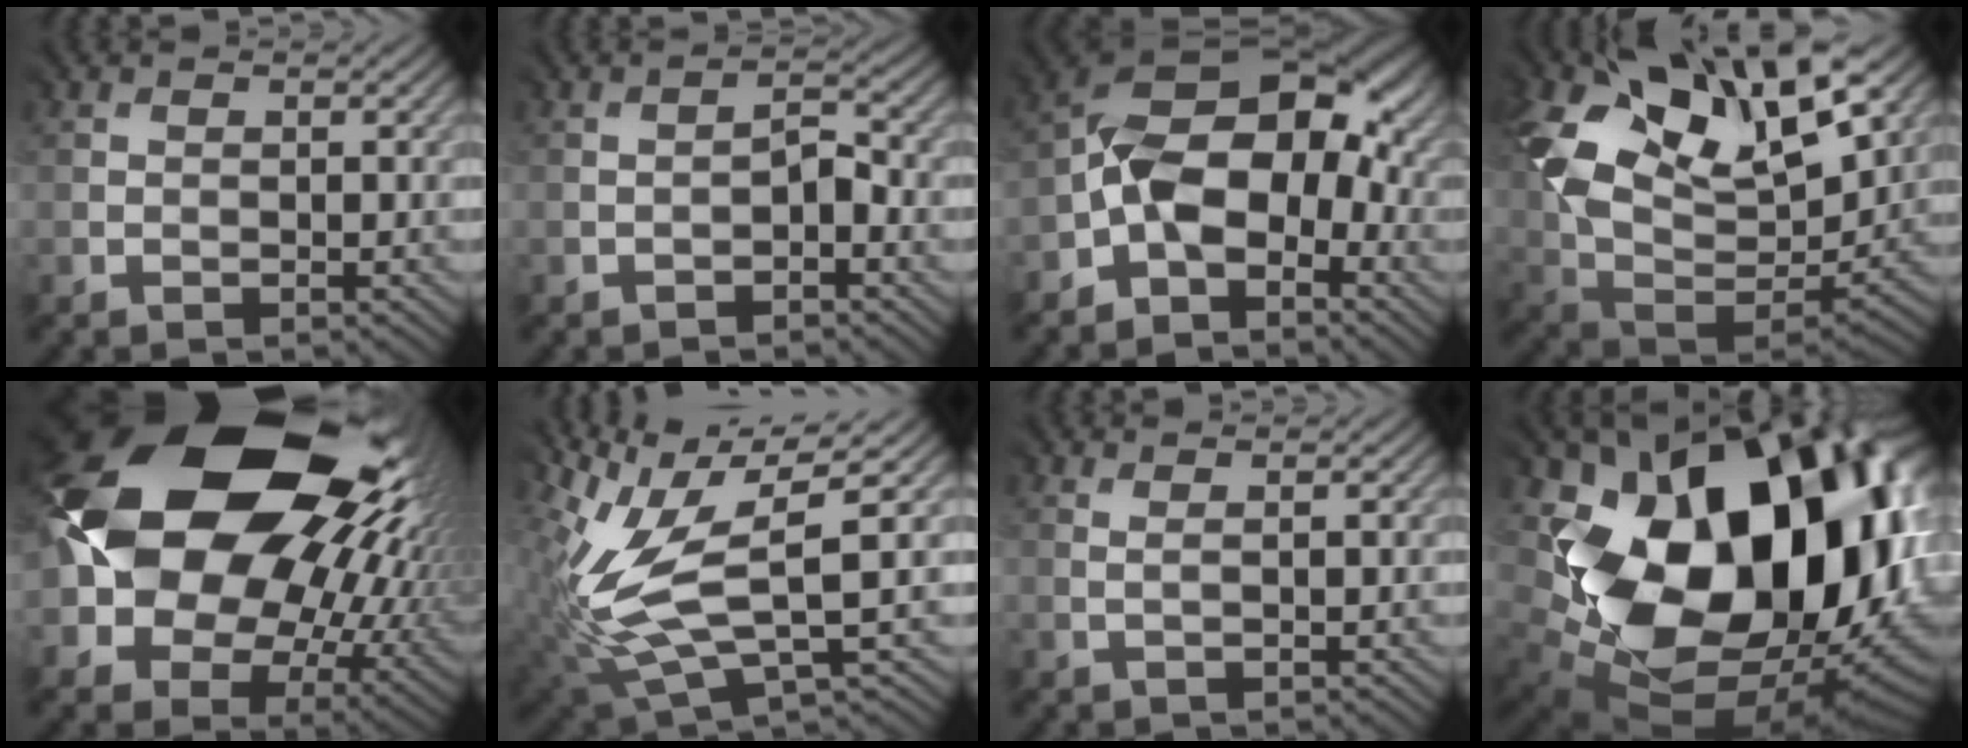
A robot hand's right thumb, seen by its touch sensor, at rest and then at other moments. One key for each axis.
{"total": 1.3, "fx": -1.2, "fy": -0.1, "fz": 0.7, "tx": -0.013, "ty": 0.006, "tz": -0.020}
{"total": 10.4, "fx": -2.6, "fy": 6.2, "fz": 7.9, "tx": -0.142, "ty": 0.009, "tz": -0.063}
{"total": 16.2, "fx": 6.7, "fy": 9.4, "fz": 11.3, "tx": -0.250, "ty": 0.002, "tz": 0.138}
{"total": 20.3, "fx": 5.5, "fy": 14.7, "fz": 12.9, "tx": -0.270, "ty": -0.007, "tz": 0.119}
{"total": 9.7, "fx": 1.4, "fy": 3.4, "fz": 9.0, "tx": -0.214, "ty": -0.010, "tz": 0.035}
{"total": 0.9, "fx": 0.4, "fy": -0.9, "fz": 0.1, "tx": -0.008, "ty": 0.003, "tz": 0.009}
{"total": 20.0, "fx": 2.0, "fy": 14.0, "fz": 14.1, "tx": -0.311, "ty": -0.045, "tz": 0.082}